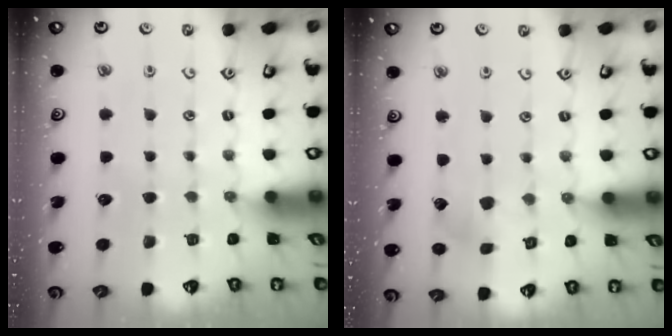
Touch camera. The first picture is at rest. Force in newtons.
{"total": 4.0, "press": 4.0, "slide": 0.3}